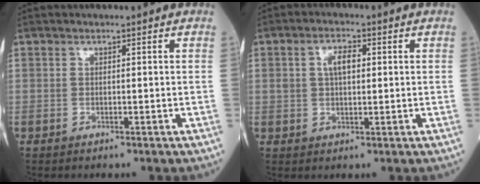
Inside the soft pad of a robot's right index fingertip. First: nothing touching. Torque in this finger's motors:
{"motor_torque": [-0.02, -0.09, 0.10, 0.02]}